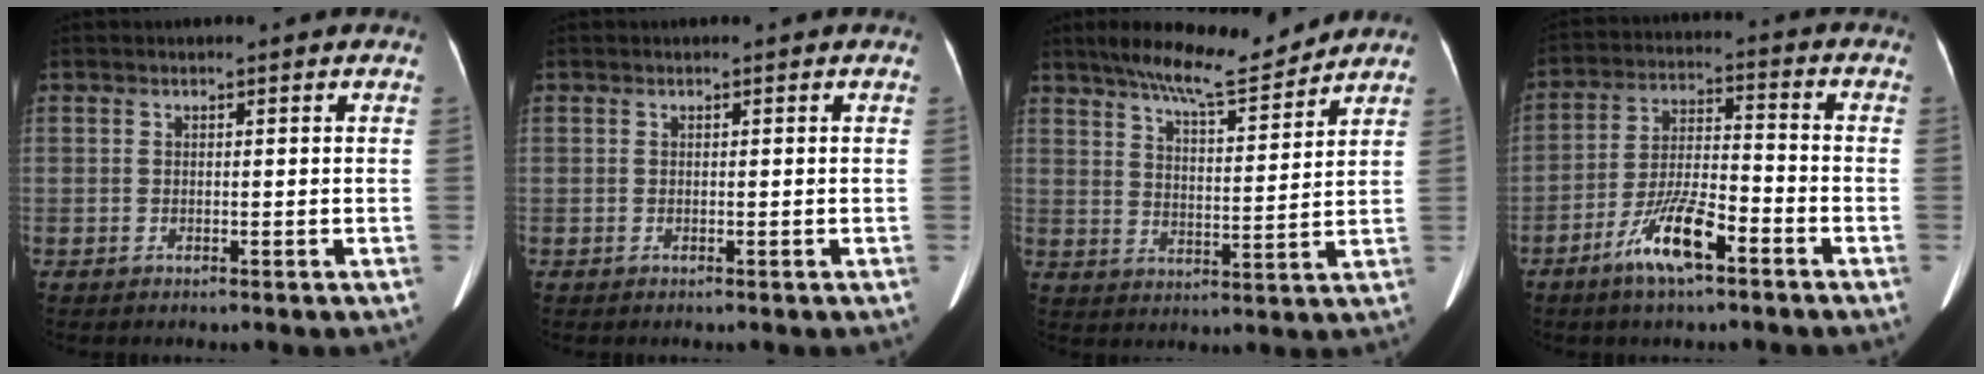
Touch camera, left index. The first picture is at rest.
{"total": 0.0}
{"total": 10.5, "force": [9.3, 0.8, 4.8], "torque": [-0.079, 0.000, 0.150]}
{"total": 9.8, "force": [-5.8, 2.1, 7.6], "torque": [-0.155, -0.003, -0.108]}